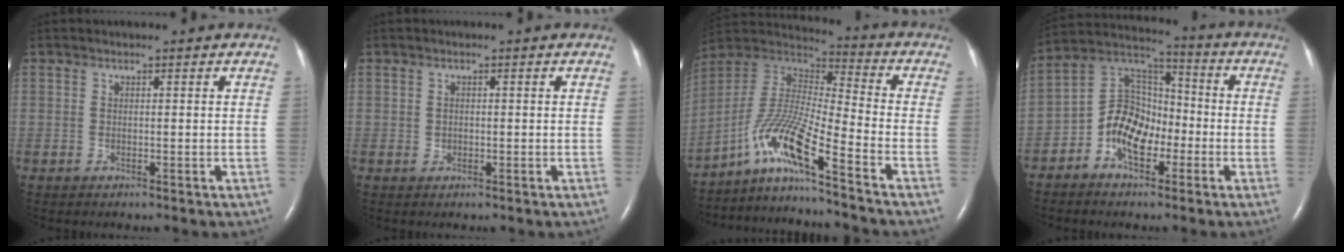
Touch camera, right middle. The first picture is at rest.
{"total": 0.8, "force": [-0.1, 0.7, 0.3], "torque": [-0.007, 0.001, 0.000]}
{"total": 12.9, "force": [-8.5, -0.6, 9.7], "torque": [-0.207, 0.003, -0.159]}
{"total": 9.7, "force": [-3.8, 6.3, 6.4], "torque": [-0.133, 0.035, -0.073]}